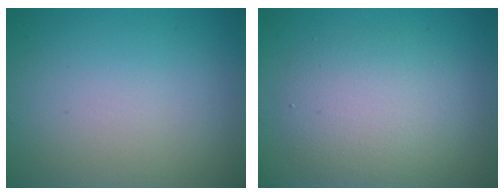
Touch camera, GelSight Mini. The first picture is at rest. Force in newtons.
{"total": 4.6, "press": 4.6, "slide": 0.6}